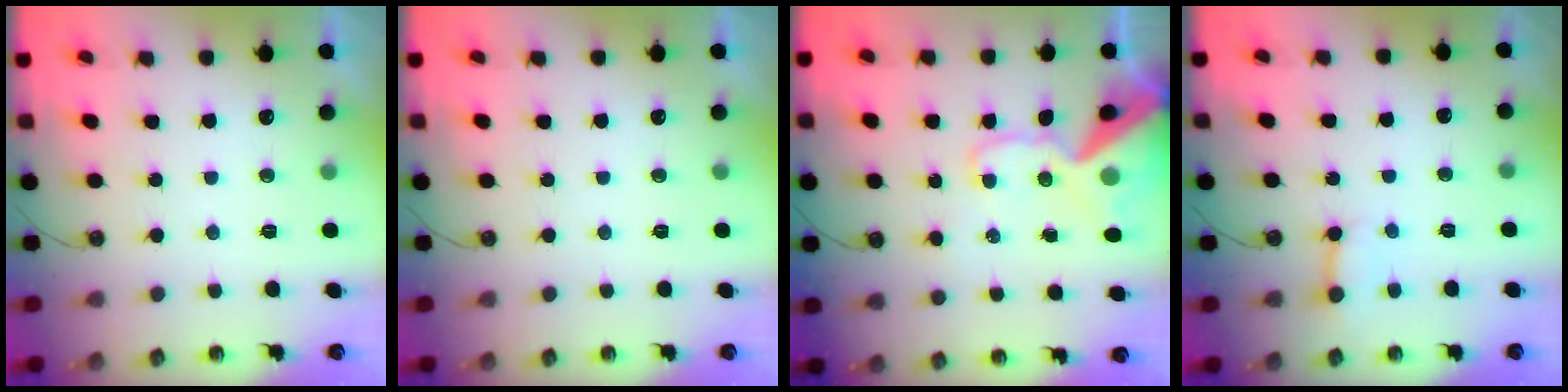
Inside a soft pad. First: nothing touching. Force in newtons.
{"total": 0.0}
{"total": 18.0, "press": 17.8, "slide": 2.4}
{"total": 3.9, "press": 3.9, "slide": 0.2}